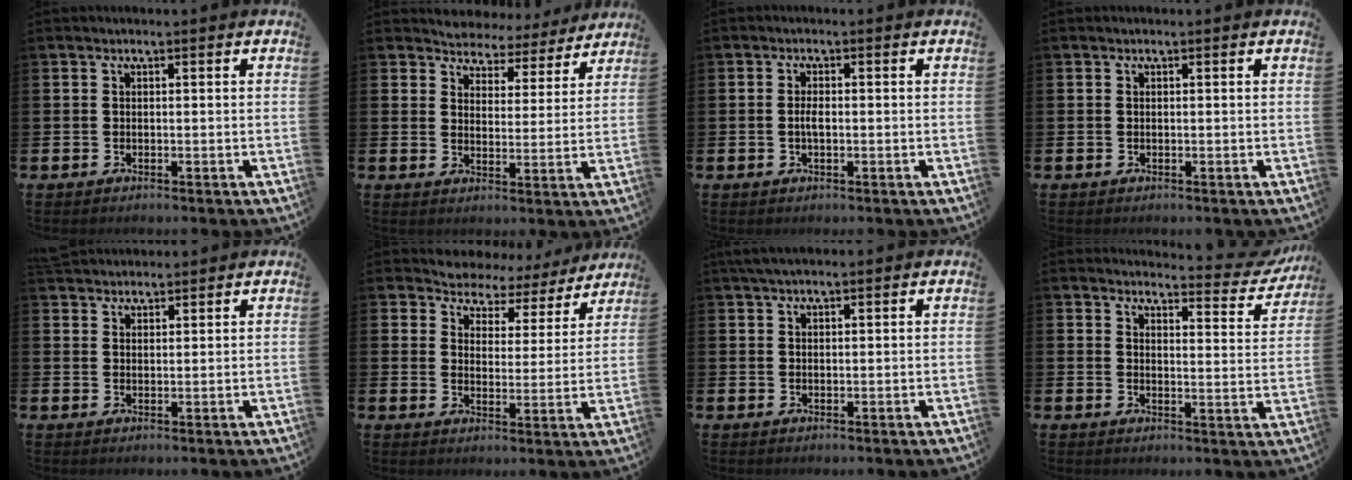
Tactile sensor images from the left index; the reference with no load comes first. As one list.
[{"total": 4.7, "force": [4.5, 1.4, -0.3], "torque": [-0.014, -0.041, 0.075]}, {"total": 1.7, "force": [-0.1, 0.6, 1.5], "torque": [-0.025, 0.000, -0.004]}, {"total": 0.0}, {"total": 2.8, "force": [2.7, 0.7, 0.0], "torque": [-0.007, -0.008, 0.051]}, {"total": 4.6, "force": [4.2, 1.8, -0.1], "torque": [-0.019, -0.041, 0.066]}, {"total": 1.3, "force": [1.2, 0.3, 0.4], "torque": [0.003, -0.002, 0.019]}, {"total": 3.6, "force": [3.5, 0.6, 0.7], "torque": [-0.005, -0.036, 0.051]}]